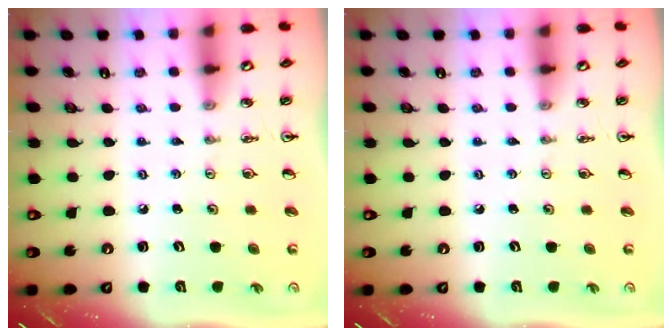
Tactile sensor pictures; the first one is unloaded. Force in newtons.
{"total": 0.0}